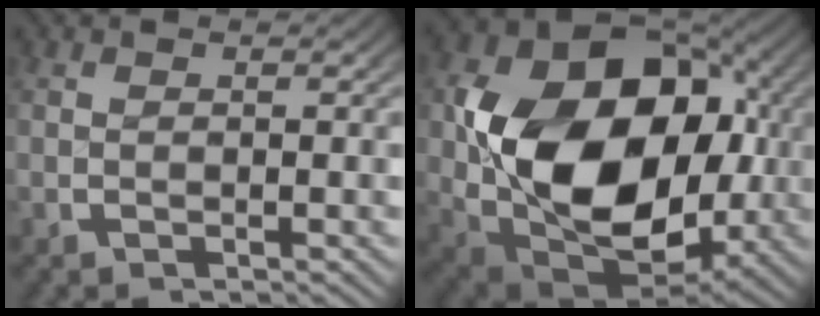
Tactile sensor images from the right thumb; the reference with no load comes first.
{"total": 21.4, "force": [-0.7, 14.7, 15.5], "torque": [-0.328, -0.078, 0.016]}